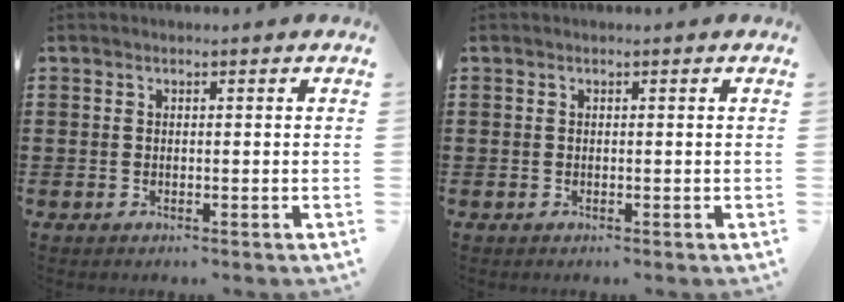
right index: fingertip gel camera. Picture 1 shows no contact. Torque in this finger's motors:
{"motor_torque": [-0.02, 0.00, 0.00, -0.01]}